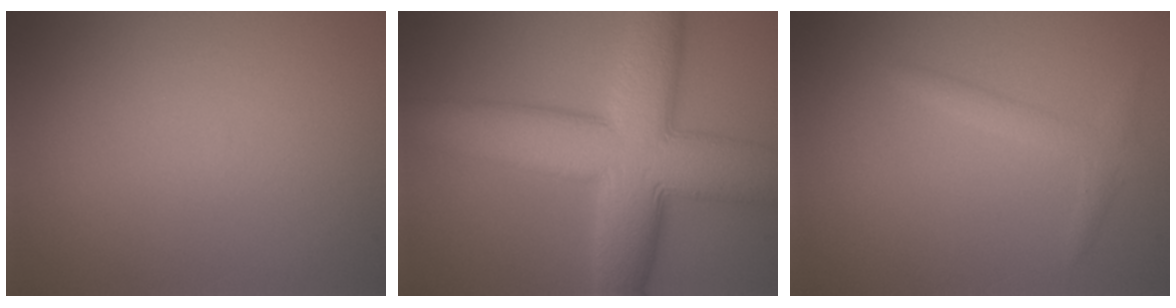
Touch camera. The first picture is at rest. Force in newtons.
{"total": 12.0, "press": 12.0, "slide": 0.3}
{"total": 1.6, "press": 1.6, "slide": 0.1}